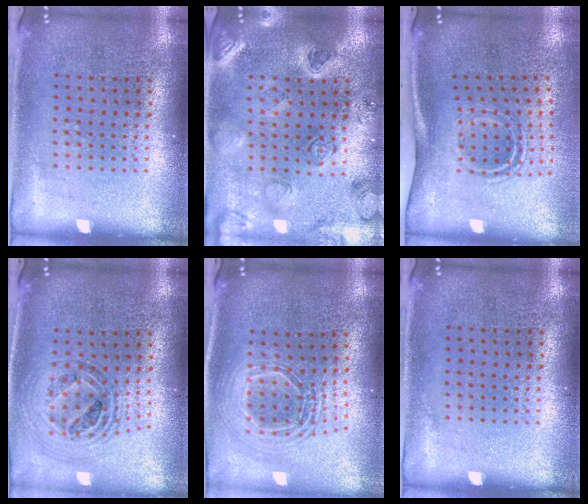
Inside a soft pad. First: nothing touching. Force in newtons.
{"total": 2.2, "press": 2.2, "slide": 0.3}
{"total": 1.9, "press": 1.1, "slide": 1.5}
{"total": 1.0, "press": 1.0, "slide": 0.2}
{"total": 2.0, "press": 1.6, "slide": 1.2}
{"total": 0.0}